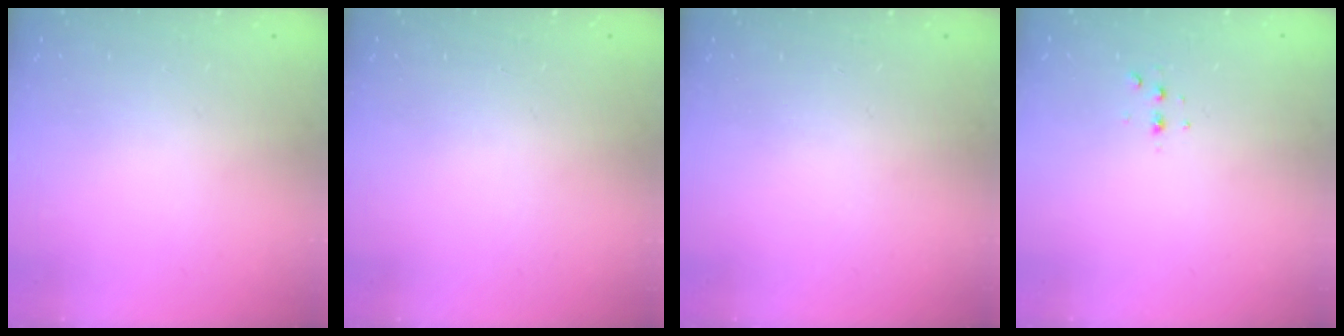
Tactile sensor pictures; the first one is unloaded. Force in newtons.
{"total": 0.0}
{"total": 0.0}
{"total": 2.8, "press": 2.8, "slide": 0.7}